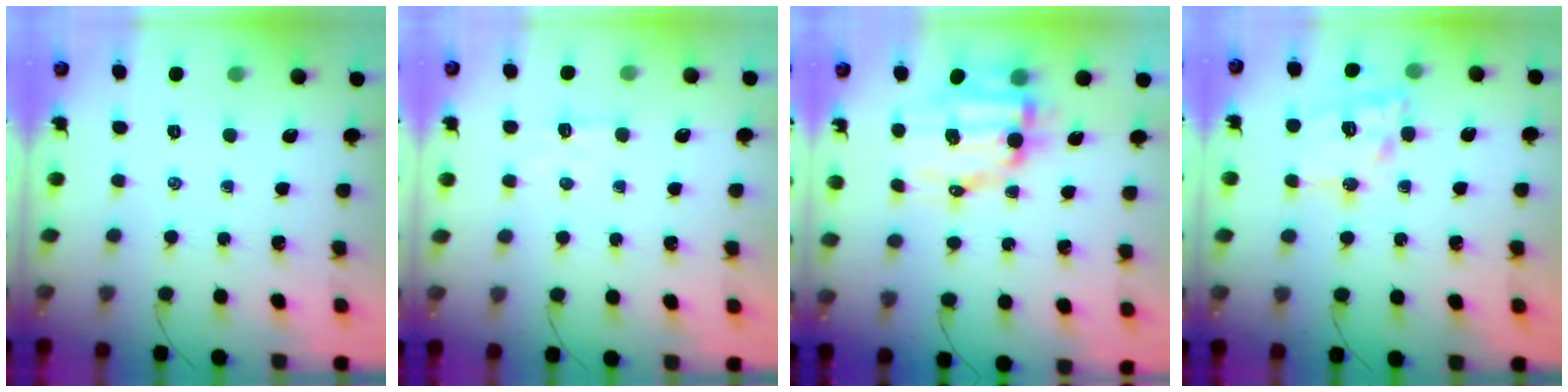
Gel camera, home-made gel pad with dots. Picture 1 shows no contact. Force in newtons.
{"total": 4.7, "press": 4.6, "slide": 1.2}
{"total": 11.1, "press": 10.8, "slide": 2.4}
{"total": 15.2, "press": 15.0, "slide": 2.6}